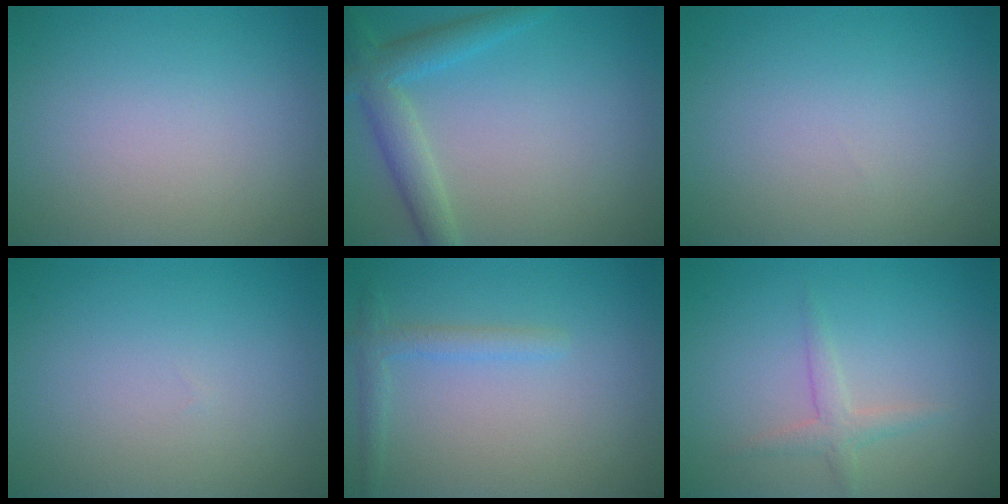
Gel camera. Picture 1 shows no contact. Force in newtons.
{"total": 3.8, "press": 3.8, "slide": 0.2}
{"total": 0.0}
{"total": 0.0}
{"total": 1.7, "press": 1.7, "slide": 0.1}
{"total": 1.7, "press": 1.7, "slide": 0.1}